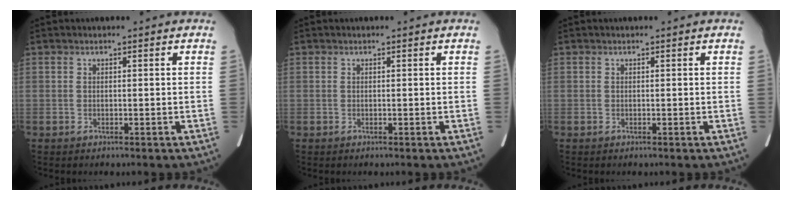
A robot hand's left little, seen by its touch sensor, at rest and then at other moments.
{"total": 0.0}
{"total": 0.0}